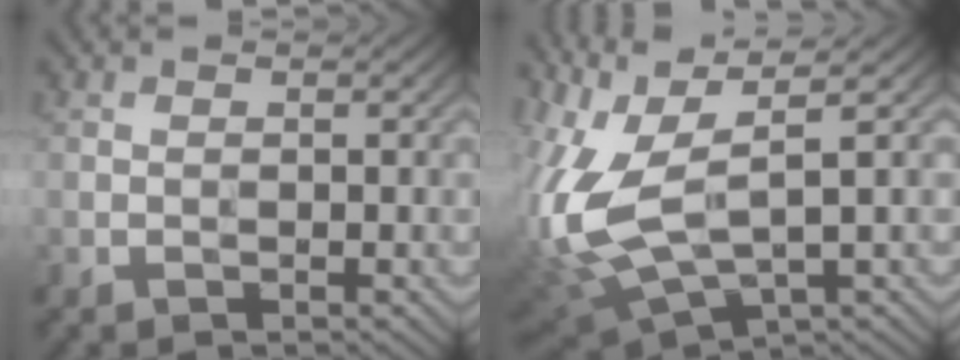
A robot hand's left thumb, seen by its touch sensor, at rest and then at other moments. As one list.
[{"total": 14.6, "force": [0.6, 5.8, 13.4], "torque": [-0.335, -0.008, 0.034]}]